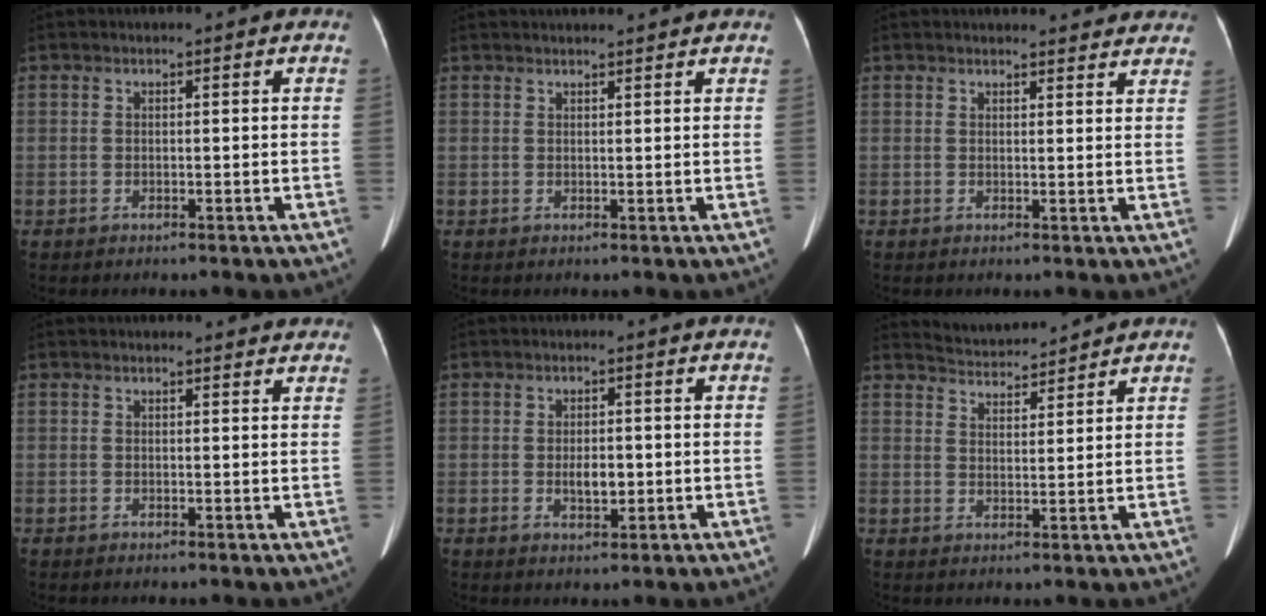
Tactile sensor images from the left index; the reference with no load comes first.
{"total": 6.0, "force": [5.8, 0.5, 1.6], "torque": [-0.018, 0.028, 0.066]}
{"total": 8.9, "force": [8.4, 2.1, 2.1], "torque": [-0.004, 0.006, 0.078]}
{"total": 4.4, "force": [4.2, 1.3, 0.9], "torque": [0.001, 0.004, 0.035]}
{"total": 3.1, "force": [-0.4, 1.5, 2.7], "torque": [-0.047, -0.001, -0.003]}
{"total": 5.7, "force": [5.7, 0.1, -0.1], "torque": [-0.009, 0.018, 0.095]}